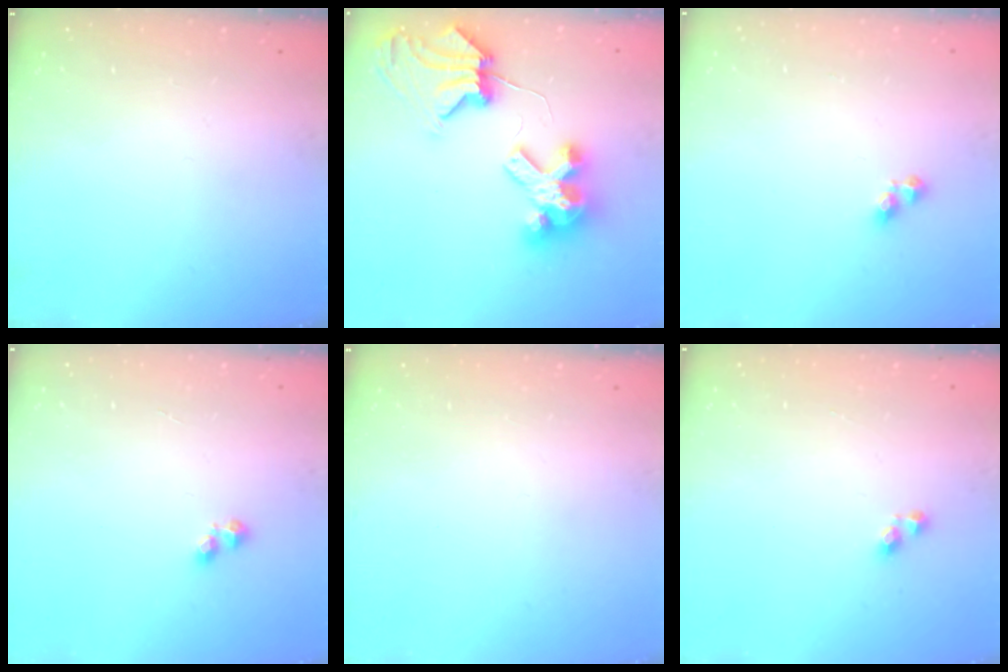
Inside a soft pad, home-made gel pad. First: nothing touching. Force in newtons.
{"total": 10.2, "press": 10.1, "slide": 1.5}
{"total": 4.7, "press": 4.7, "slide": 0.5}
{"total": 2.4, "press": 2.3, "slide": 0.5}
{"total": 0.0}
{"total": 3.8, "press": 3.7, "slide": 0.4}